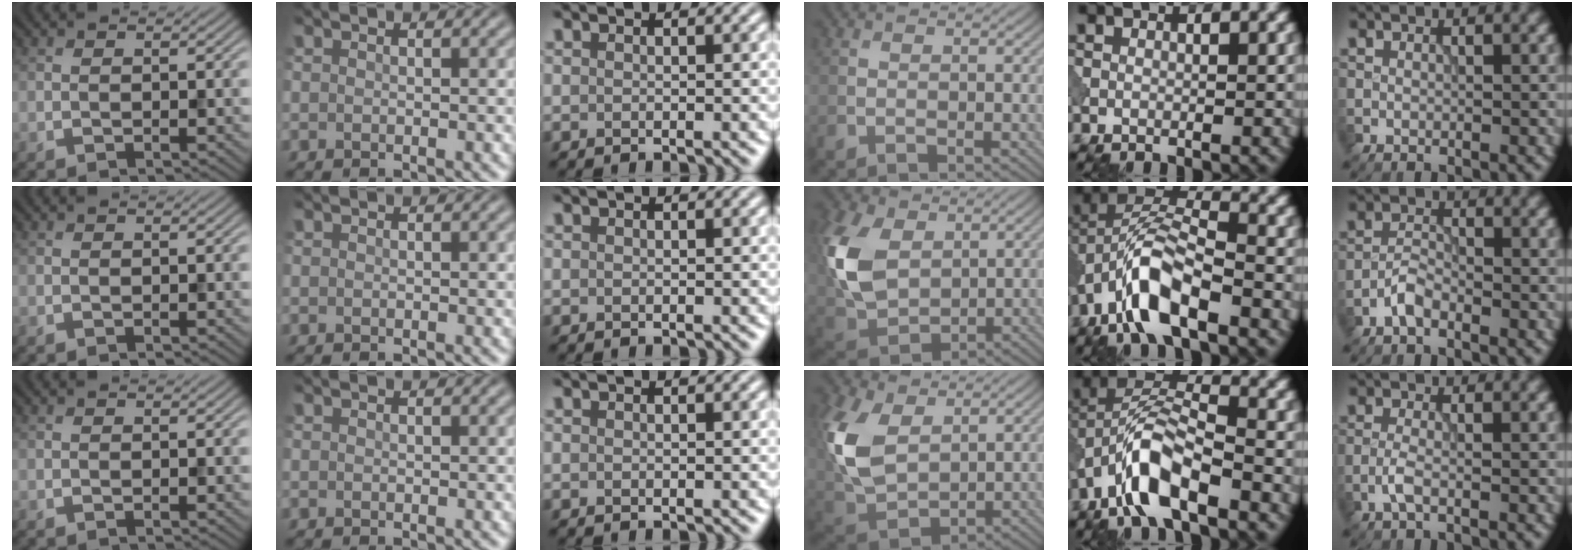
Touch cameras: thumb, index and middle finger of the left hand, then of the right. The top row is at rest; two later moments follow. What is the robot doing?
{"motion": "wipe", "object": "makeup brush"}